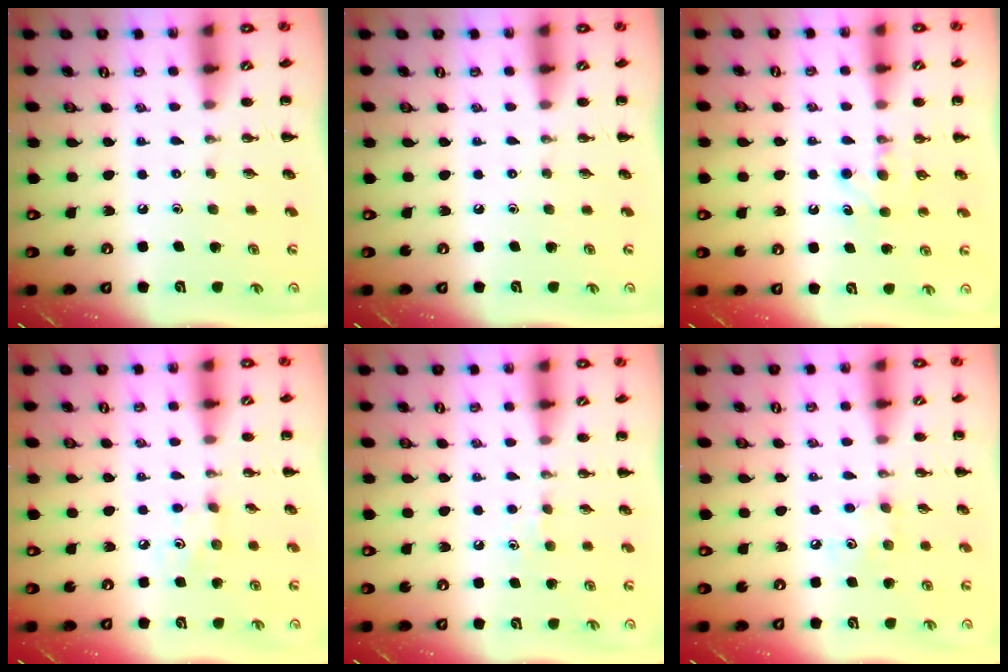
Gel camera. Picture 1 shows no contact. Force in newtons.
{"total": 0.0}
{"total": 4.4, "press": 4.3, "slide": 1.1}
{"total": 4.1, "press": 4.0, "slide": 0.9}
{"total": 3.6, "press": 3.3, "slide": 1.4}
{"total": 5.6, "press": 5.5, "slide": 1.0}